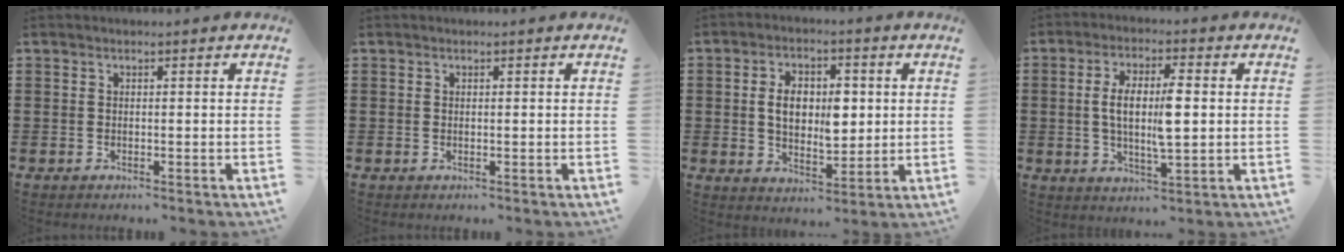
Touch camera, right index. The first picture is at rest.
{"total": 0.0}
{"total": 7.9, "force": [1.1, 4.7, 6.4], "torque": [-0.107, 0.007, 0.013]}
{"total": 8.4, "force": [0.3, 2.8, 7.9], "torque": [-0.157, 0.003, 0.000]}